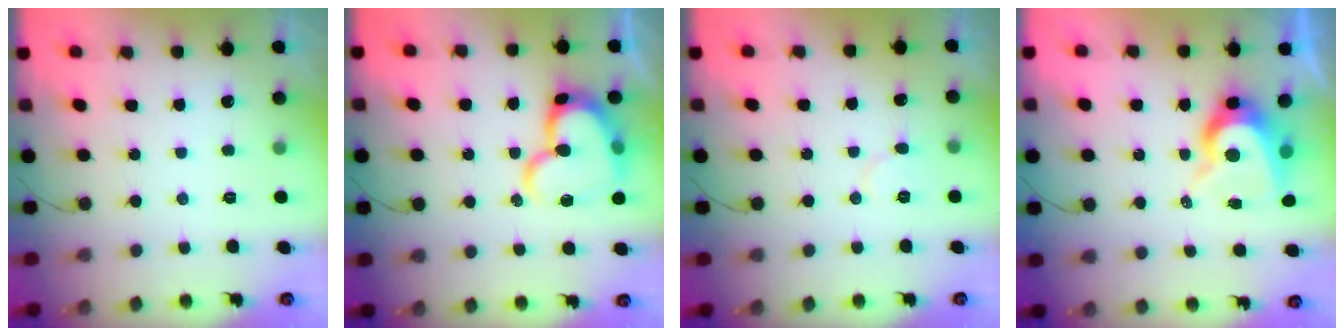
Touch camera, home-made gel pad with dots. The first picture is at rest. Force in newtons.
{"total": 17.8, "press": 17.7, "slide": 1.8}
{"total": 4.3, "press": 4.3, "slide": 0.4}
{"total": 9.5, "press": 9.5, "slide": 0.8}